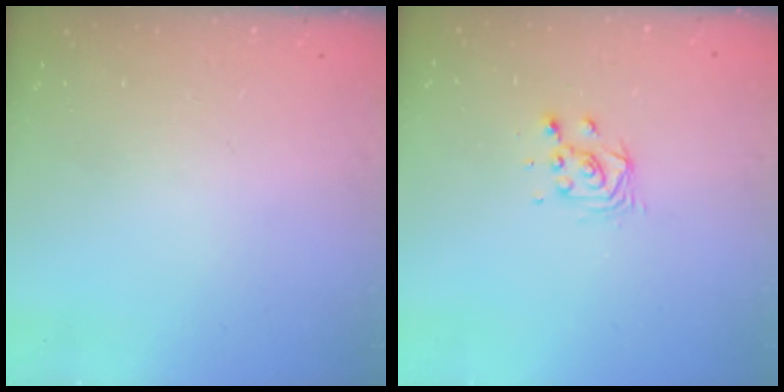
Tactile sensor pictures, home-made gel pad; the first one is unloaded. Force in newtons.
{"total": 4.1, "press": 4.1, "slide": 0.4}